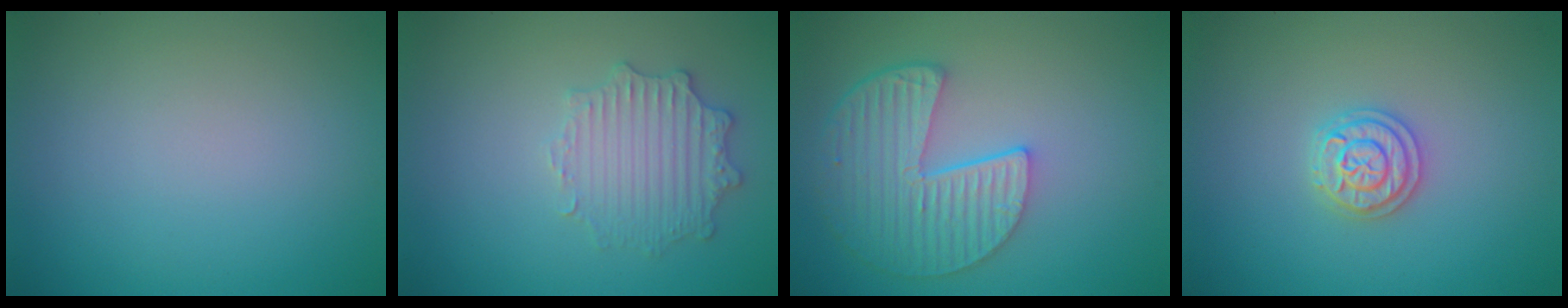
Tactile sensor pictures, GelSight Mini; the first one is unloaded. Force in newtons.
{"total": 2.9, "press": 2.9, "slide": 0.1}
{"total": 6.2, "press": 4.7, "slide": 4.0}
{"total": 2.3, "press": 2.3, "slide": 0.5}